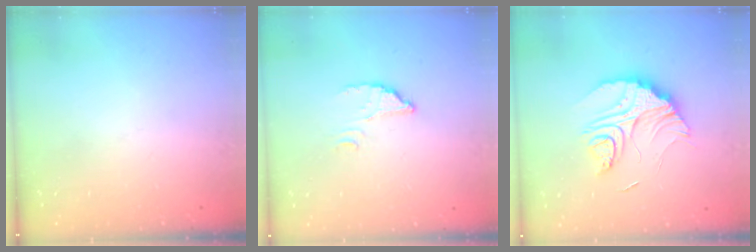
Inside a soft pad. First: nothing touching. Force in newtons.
{"total": 2.7, "press": 2.7, "slide": 0.4}
{"total": 13.4, "press": 13.3, "slide": 0.9}